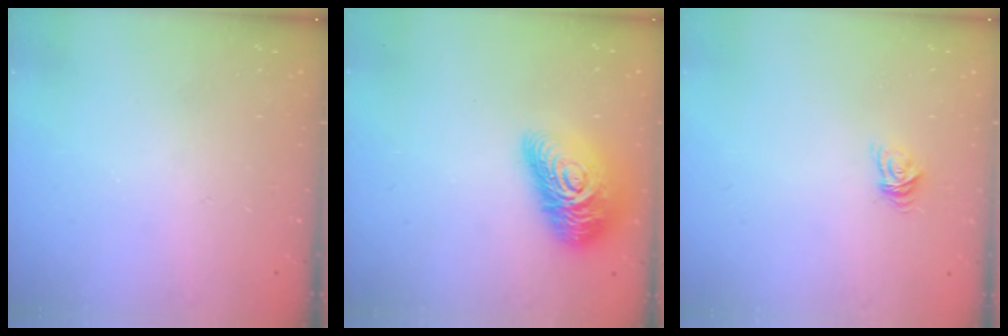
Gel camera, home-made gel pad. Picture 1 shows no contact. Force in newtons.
{"total": 19.8, "press": 19.7, "slide": 1.1}
{"total": 5.1, "press": 5.0, "slide": 0.4}